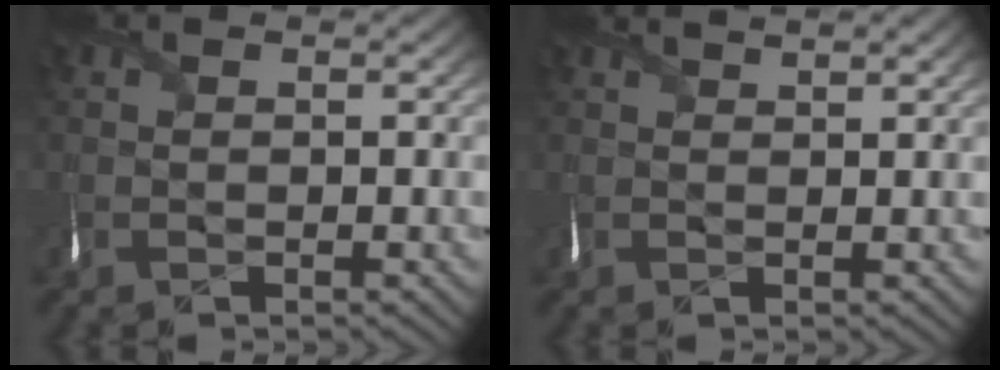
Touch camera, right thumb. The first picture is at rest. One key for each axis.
{"total": 2.2, "fx": 1.9, "fy": 0.0, "fz": 1.0, "tx": -0.021, "ty": 0.003, "tz": 0.033}